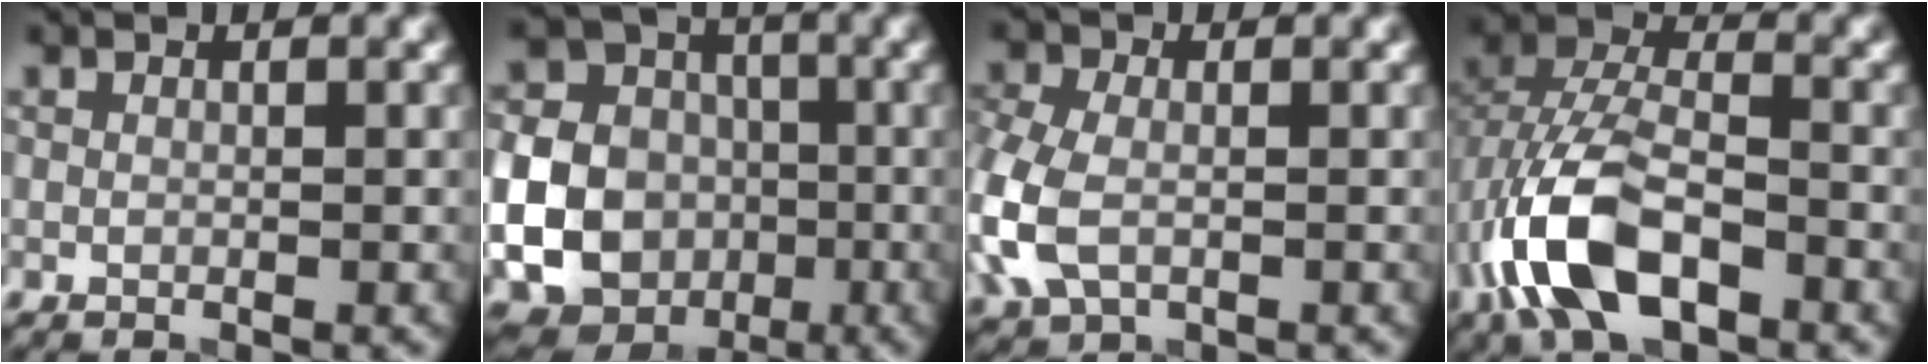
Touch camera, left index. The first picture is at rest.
{"total": 23.8, "force": [-4.5, 22.3, 7.1], "torque": [-0.185, -0.041, -0.104]}
{"total": 5.9, "force": [-1.2, 4.0, 4.1], "torque": [-0.116, -0.005, -0.032]}
{"total": 9.1, "force": [-3.8, 4.7, 6.7], "torque": [-0.145, 0.007, -0.083]}